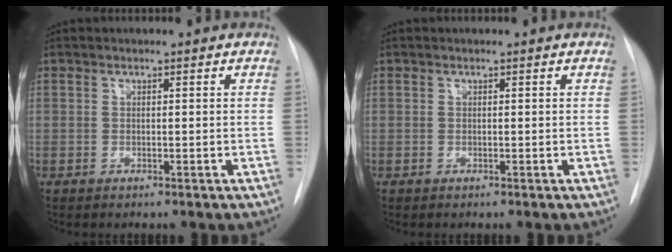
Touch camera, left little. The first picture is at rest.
{"total": 0.0}